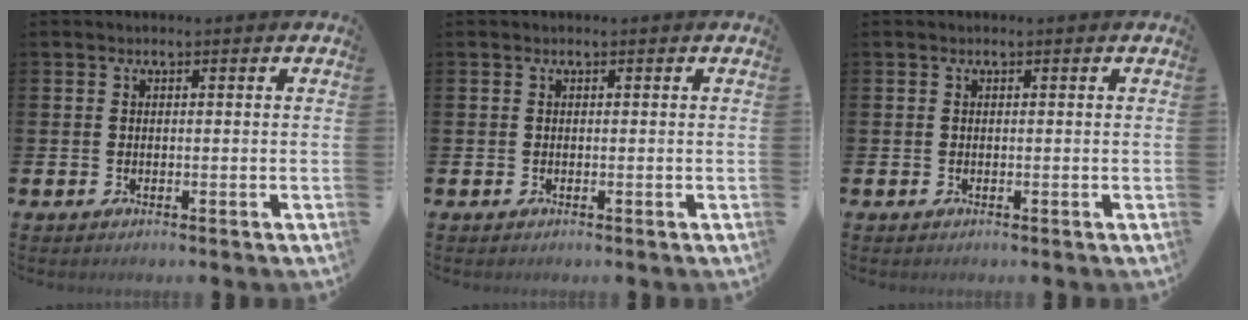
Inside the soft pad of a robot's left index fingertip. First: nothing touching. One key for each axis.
{"total": 0.0}
{"total": 0.0}